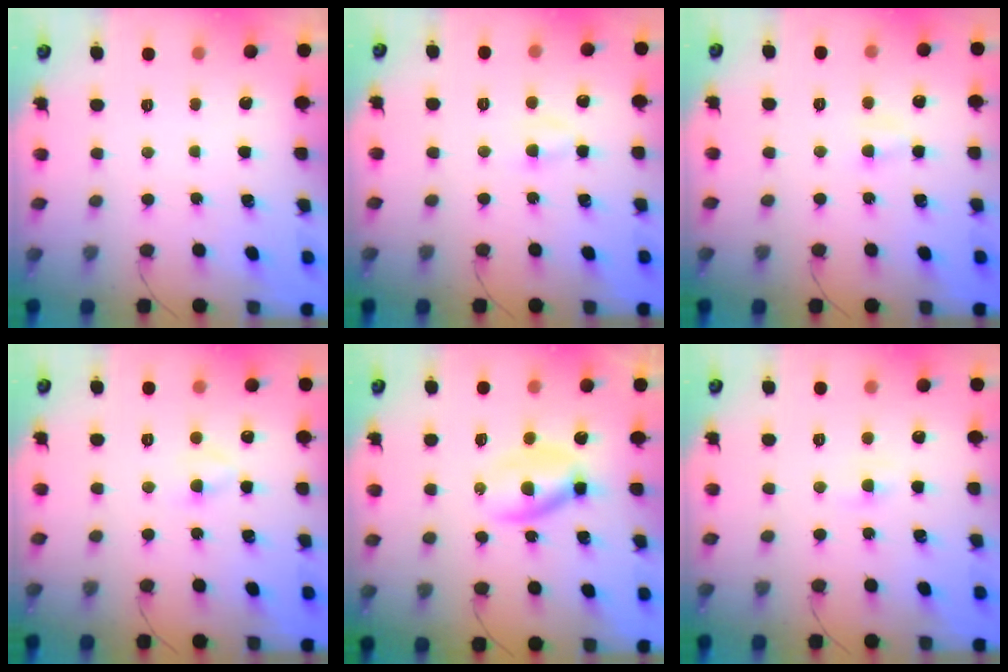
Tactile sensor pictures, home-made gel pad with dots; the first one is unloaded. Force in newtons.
{"total": 2.6, "press": 2.4, "slide": 1.1}
{"total": 3.0, "press": 2.8, "slide": 1.0}
{"total": 2.8, "press": 2.5, "slide": 1.2}
{"total": 5.0, "press": 4.9, "slide": 1.0}
{"total": 1.9, "press": 1.7, "slide": 0.7}